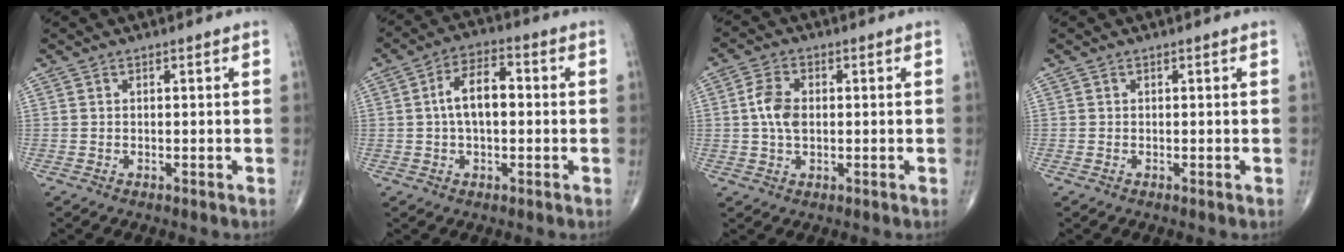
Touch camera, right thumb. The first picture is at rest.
{"total": 8.1, "force": [0.4, 4.3, 6.8], "torque": [-0.115, 0.021, -0.003]}
{"total": 5.6, "force": [0.4, 3.4, 4.3], "torque": [-0.088, 0.005, 0.003]}
{"total": 0.0}